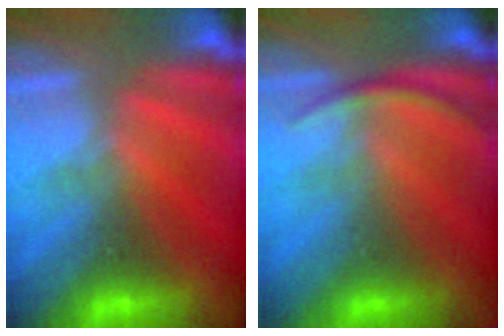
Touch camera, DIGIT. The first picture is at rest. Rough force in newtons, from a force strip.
{"total": 2.9}